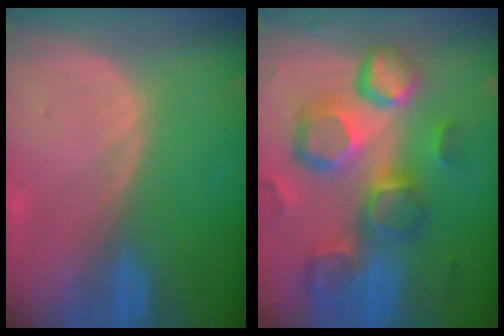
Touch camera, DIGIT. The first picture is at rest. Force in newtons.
{"total": 13.0, "press": 11.4, "slide": 6.4}